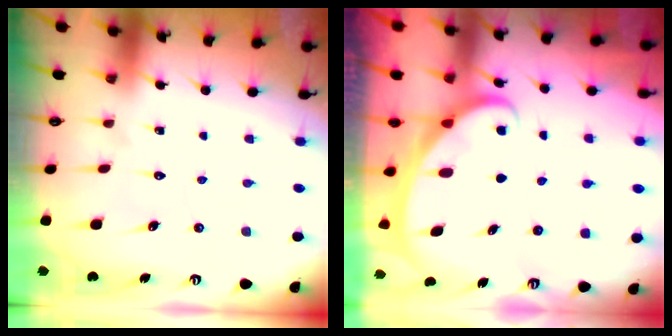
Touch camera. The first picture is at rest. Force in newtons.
{"total": 2.2, "press": 2.2, "slide": 0.3}